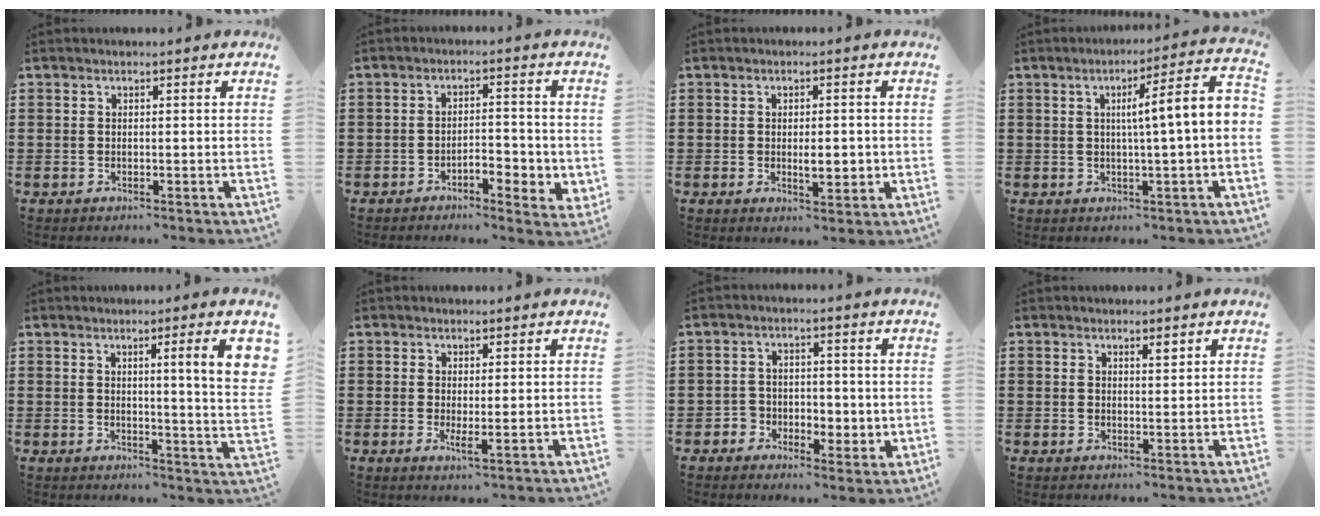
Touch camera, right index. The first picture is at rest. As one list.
[{"total": 3.7, "force": [-1.9, 1.5, 2.8], "torque": [-0.049, 0.004, -0.036]}, {"total": 3.6, "force": [-0.2, 1.4, 3.3], "torque": [-0.053, -0.001, -0.006]}, {"total": 6.4, "force": [0.1, -0.5, 6.4], "torque": [-0.112, -0.017, -0.010]}, {"total": 7.0, "force": [2.8, -0.2, 6.4], "torque": [-0.101, -0.017, 0.038]}, {"total": 2.1, "force": [0.2, 0.2, 2.1], "torque": [-0.038, -0.005, 0.004]}, {"total": 3.3, "force": [-0.7, 3.1, 0.8], "torque": [-0.029, 0.009, -0.018]}, {"total": 1.6, "force": [1.2, 0.5, 0.8], "torque": [-0.009, 0.000, 0.020]}]